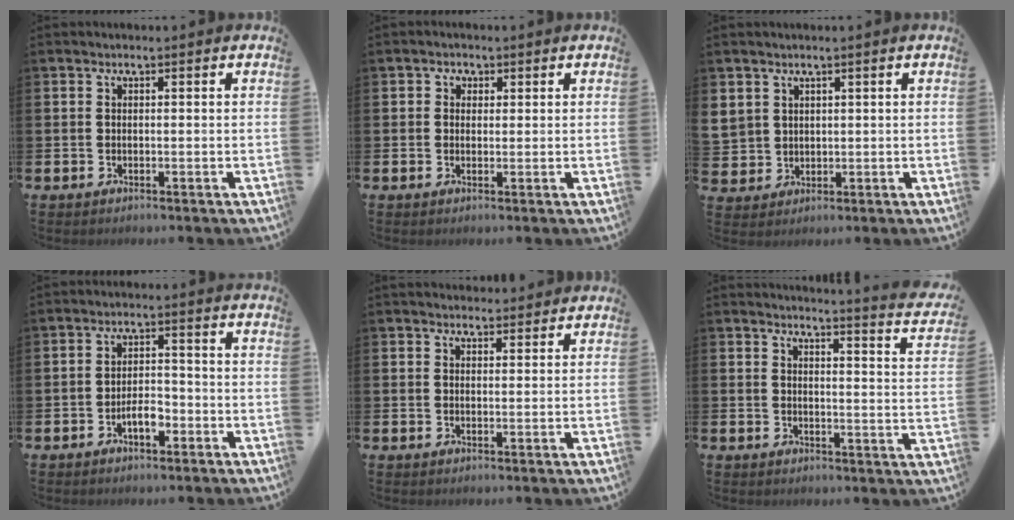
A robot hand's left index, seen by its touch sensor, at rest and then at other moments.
{"total": 1.6, "force": [0.6, 1.5, 0.2], "torque": [0.006, 0.003, 0.007]}
{"total": 3.4, "force": [2.6, 2.1, 0.1], "torque": [0.002, -0.010, 0.044]}
{"total": 3.6, "force": [-1.8, 1.6, 2.7], "torque": [-0.041, 0.006, -0.035]}
{"total": 2.3, "force": [2.2, 0.6, 0.0], "torque": [0.011, -0.011, 0.038]}
{"total": 2.7, "force": [2.6, -0.5, 0.6], "torque": [-0.004, -0.038, 0.037]}